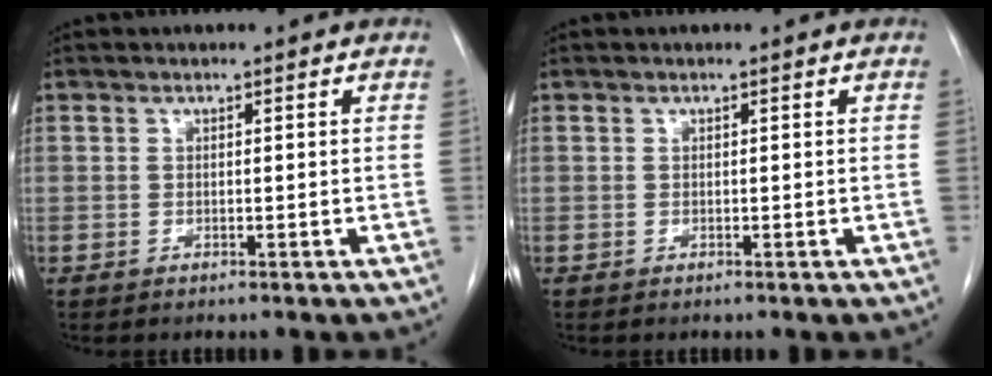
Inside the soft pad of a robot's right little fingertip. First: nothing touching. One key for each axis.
{"total": 0.0}